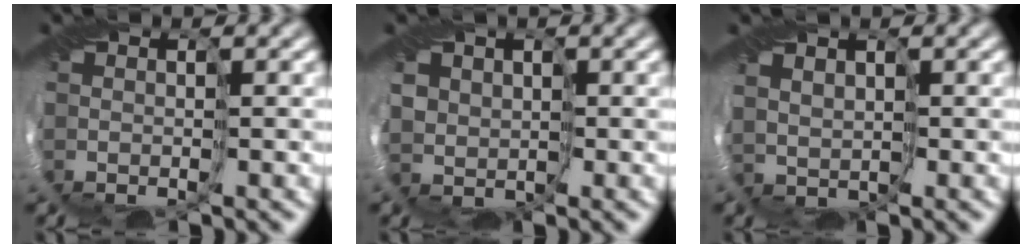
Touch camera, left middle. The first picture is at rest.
{"total": 2.7, "force": [0.5, 2.6, 0.8], "torque": [-0.017, -0.002, 0.007]}
{"total": 1.9, "force": [0.8, 1.4, 1.0], "torque": [-0.022, -0.001, 0.013]}